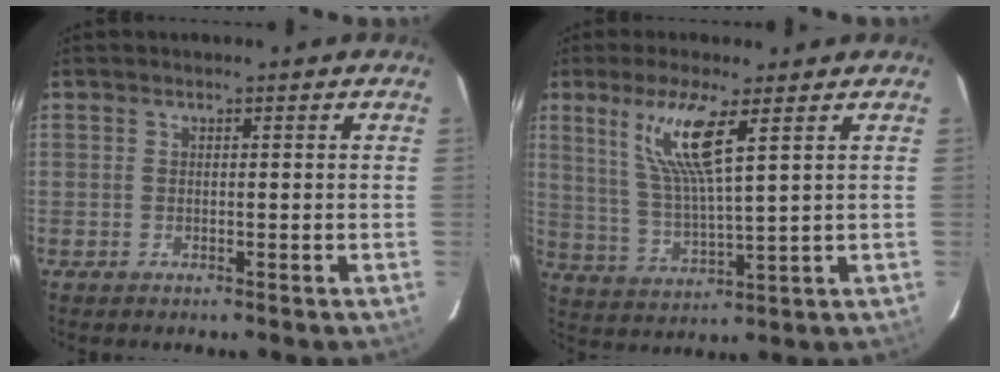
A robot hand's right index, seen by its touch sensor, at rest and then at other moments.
{"total": 10.3, "force": [5.2, 0.7, 8.9], "torque": [-0.177, -0.008, 0.108]}